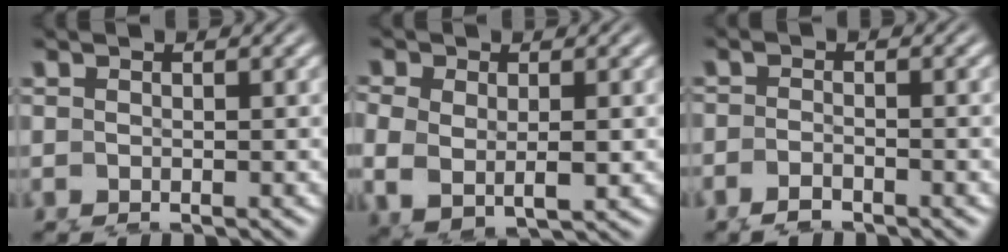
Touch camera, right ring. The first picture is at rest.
{"total": 3.8, "force": [0.6, 2.6, 2.7], "torque": [-0.071, -0.021, 0.025]}
{"total": 1.0, "force": [-1.0, -0.1, 0.2], "torque": [0.000, 0.000, -0.016]}